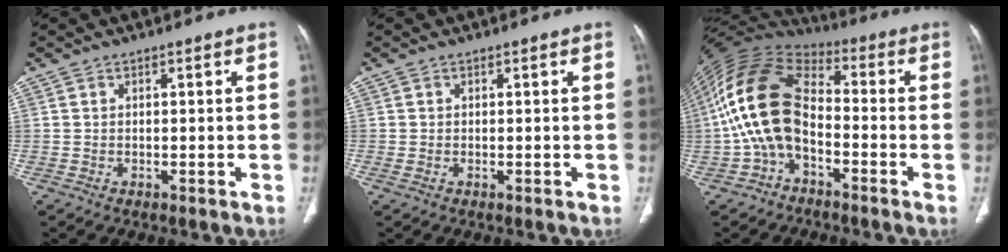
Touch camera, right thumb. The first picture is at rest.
{"total": 0.6, "force": [-0.1, 0.5, 0.4], "torque": [-0.012, -0.001, -0.001]}
{"total": 15.8, "force": [-3.1, 9.8, 12.0], "torque": [-0.232, 0.049, -0.067]}